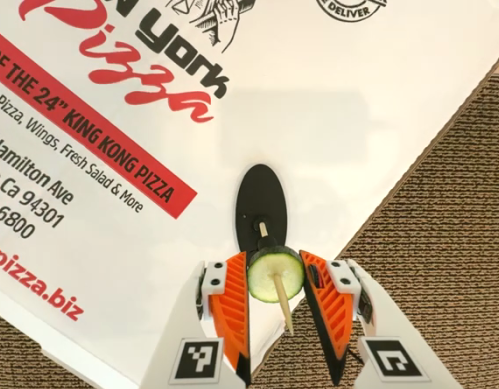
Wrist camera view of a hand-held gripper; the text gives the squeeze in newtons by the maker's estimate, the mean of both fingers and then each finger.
{"total": 9.0, "left": 9.2, "right": 8.8}